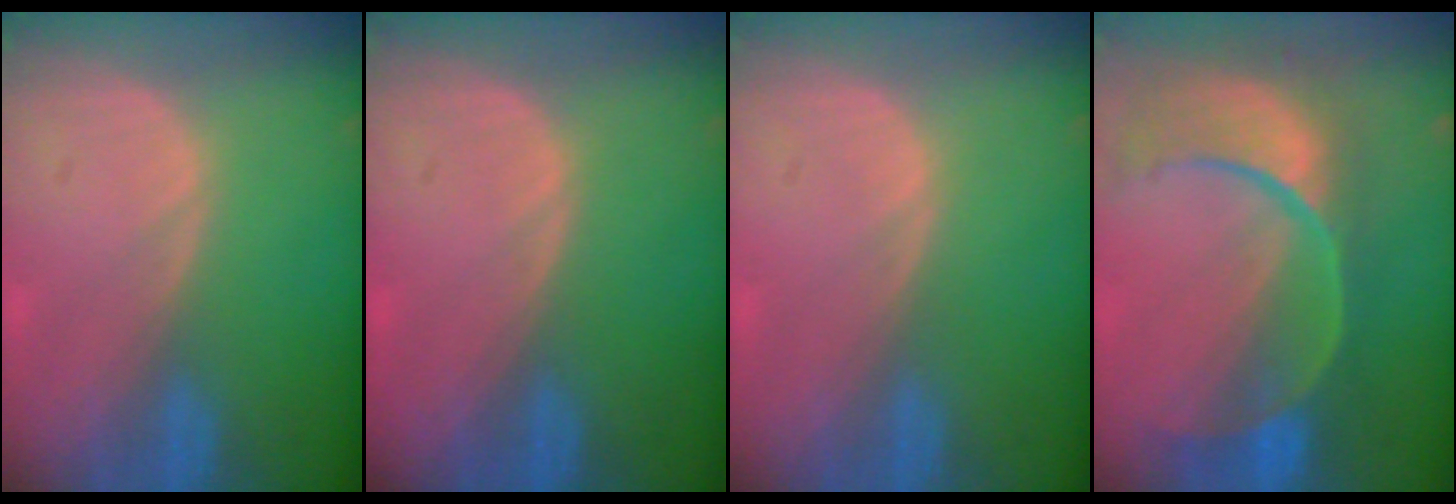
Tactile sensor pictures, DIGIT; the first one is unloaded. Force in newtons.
{"total": 0.0}
{"total": 0.0}
{"total": 12.4, "press": 9.9, "slide": 7.4}